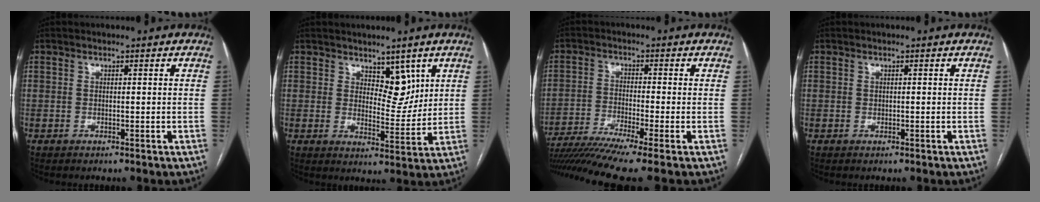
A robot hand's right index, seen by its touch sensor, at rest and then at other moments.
{"total": 5.3, "force": [3.1, 2.6, 3.3], "torque": [-0.041, -0.007, 0.053]}
{"total": 11.5, "force": [-9.2, -1.8, 6.7], "torque": [-0.105, -0.027, -0.150]}
{"total": 0.0}